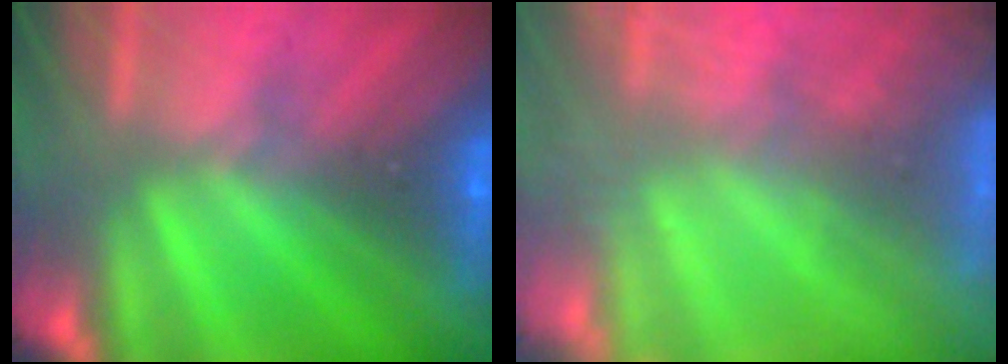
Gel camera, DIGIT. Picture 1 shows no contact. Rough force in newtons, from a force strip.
{"total": 7.6}